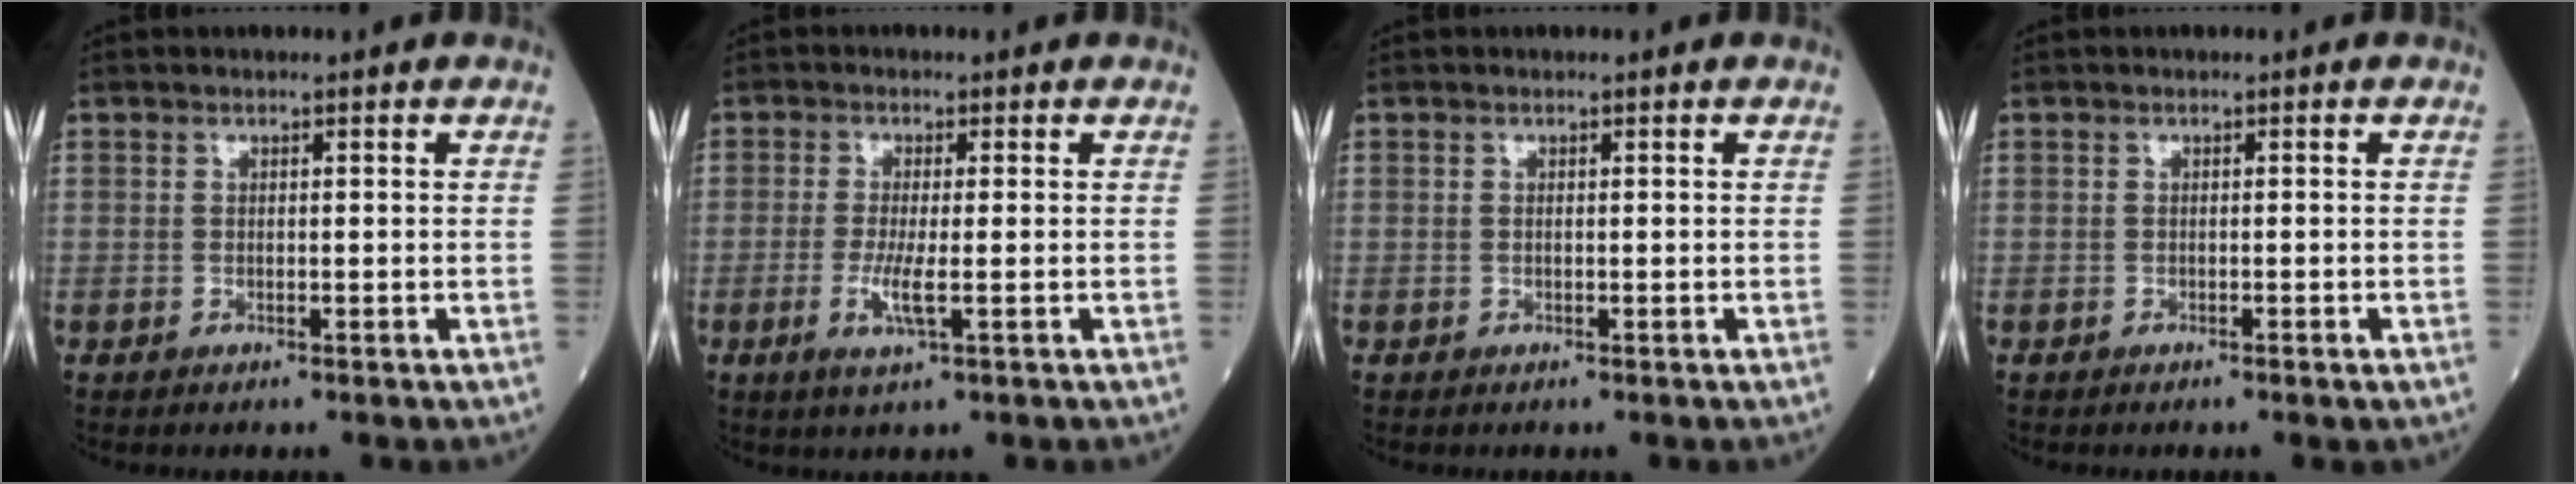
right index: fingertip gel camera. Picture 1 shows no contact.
{"total": 3.9, "force": [-1.0, 0.2, 3.7], "torque": [-0.079, -0.008, -0.020]}
{"total": 0.0}
{"total": 0.5, "force": [-0.4, 0.0, 0.4], "torque": [-0.009, 0.000, -0.003]}